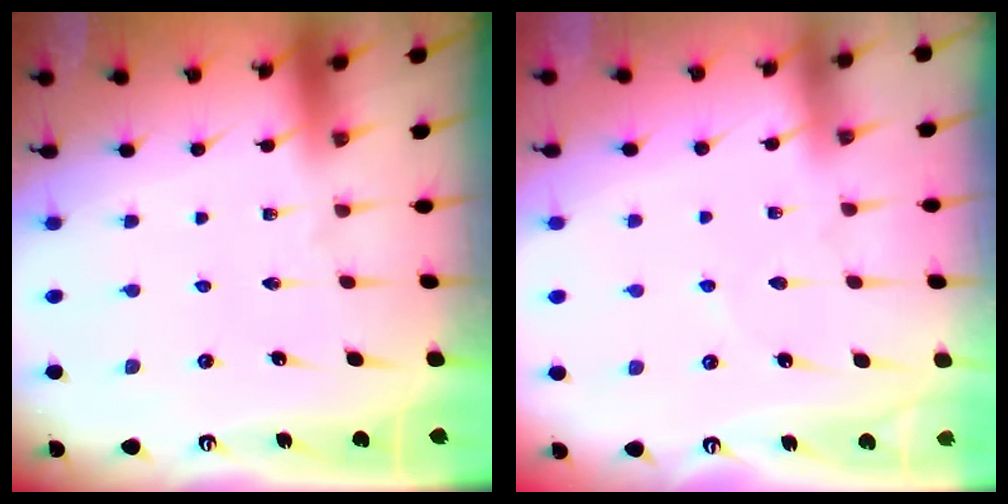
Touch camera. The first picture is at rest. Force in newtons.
{"total": 5.2, "press": 5.1, "slide": 0.7}